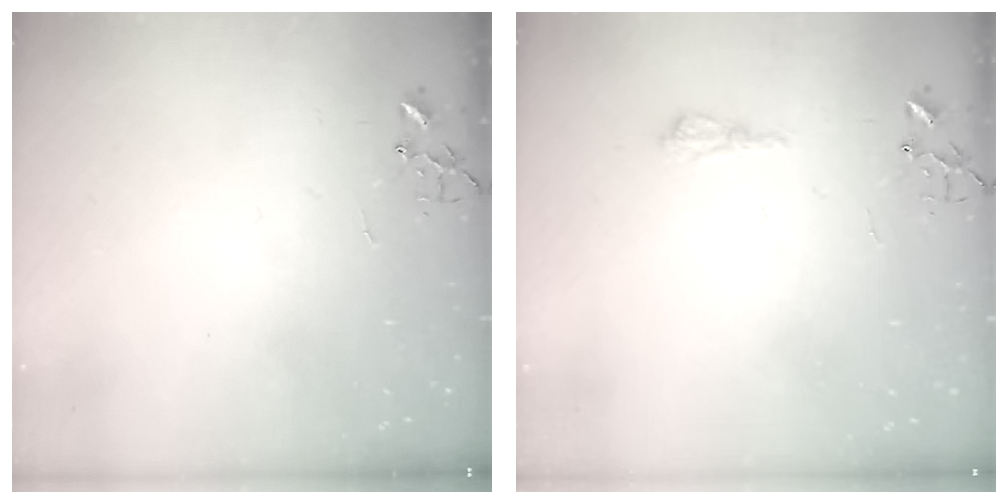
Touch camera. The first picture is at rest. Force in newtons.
{"total": 7.1, "press": 7.1, "slide": 0.9}